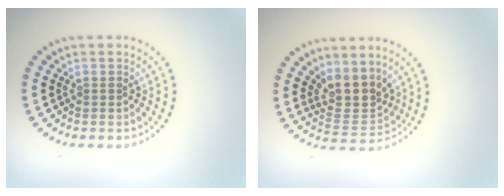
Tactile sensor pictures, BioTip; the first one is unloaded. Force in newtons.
{"total": 3.8, "press": 3.2, "slide": 2.1}